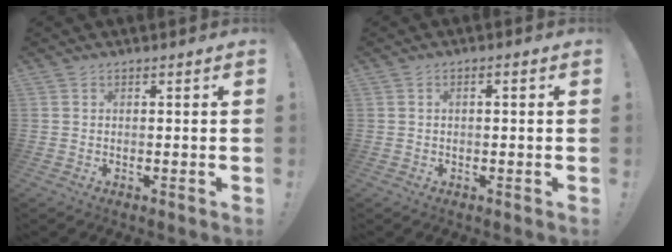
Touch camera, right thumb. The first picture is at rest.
{"total": 1.3, "force": [-0.4, 0.3, 1.3], "torque": [-0.026, 0.005, -0.006]}